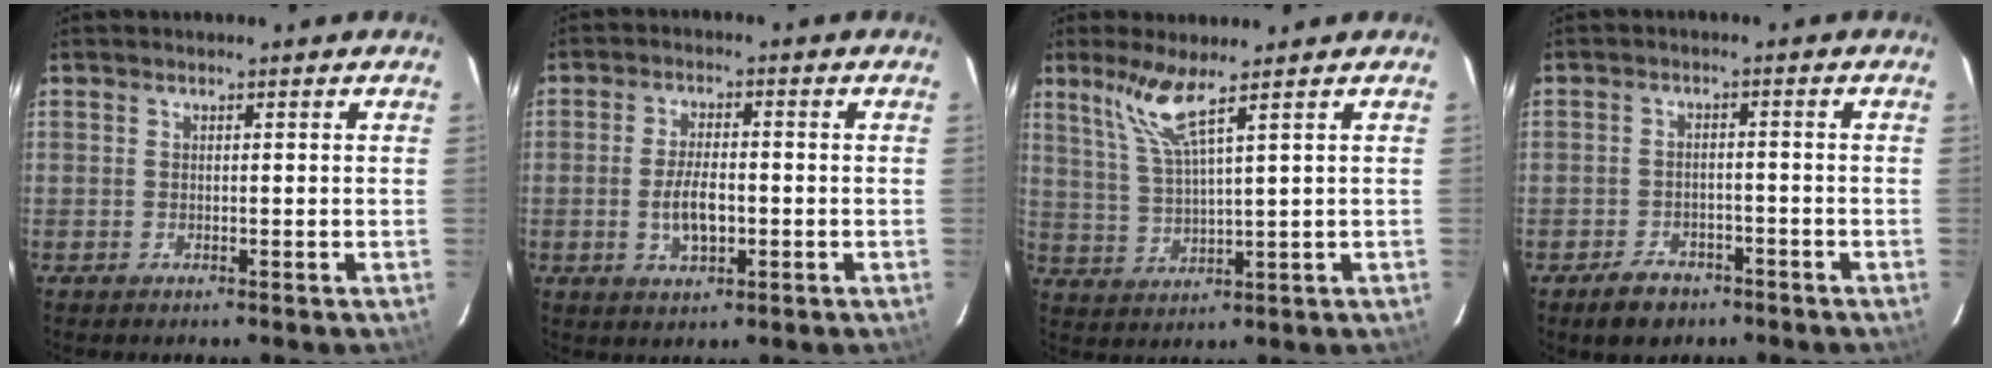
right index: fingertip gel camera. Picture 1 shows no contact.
{"total": 5.9, "force": [-1.3, 2.5, 5.1], "torque": [-0.103, -0.001, -0.019]}
{"total": 6.6, "force": [4.5, -0.6, 4.8], "torque": [-0.098, 0.001, 0.100]}
{"total": 5.8, "force": [-4.1, 3.5, 2.1], "torque": [-0.054, 0.009, -0.055]}